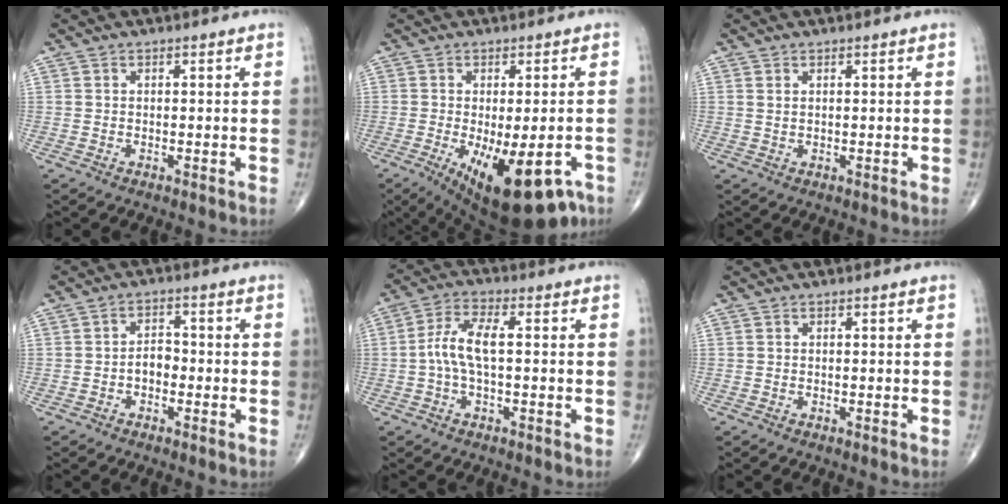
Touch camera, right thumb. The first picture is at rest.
{"total": 16.6, "force": [-7.7, 6.6, 13.1], "torque": [-0.156, -0.010, -0.097]}
{"total": 0.7, "force": [0.5, 0.2, 0.5], "torque": [-0.011, -0.001, 0.011]}
{"total": 3.2, "force": [-1.1, 2.2, 2.1], "torque": [-0.020, 0.017, -0.026]}
{"total": 7.1, "force": [-0.2, 2.7, 6.6], "torque": [-0.146, 0.019, -0.008]}
{"total": 0.0}